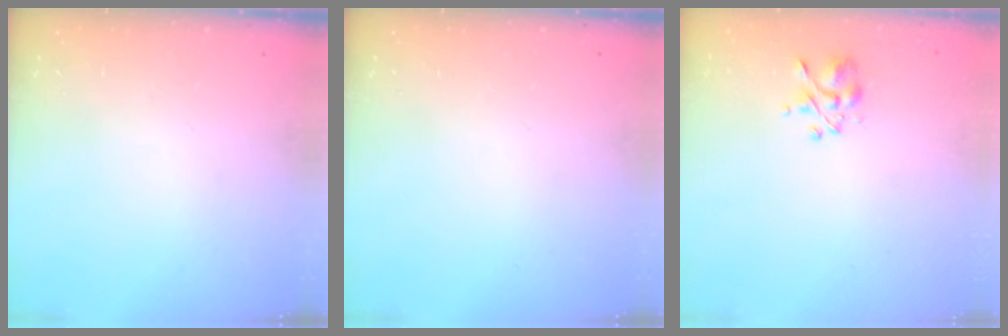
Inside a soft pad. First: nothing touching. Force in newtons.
{"total": 0.0}
{"total": 3.2, "press": 3.0, "slide": 1.1}